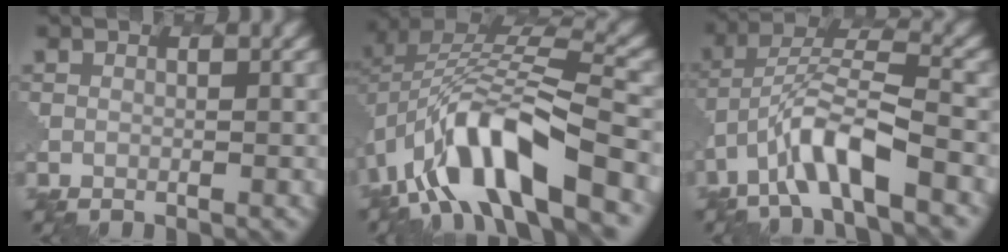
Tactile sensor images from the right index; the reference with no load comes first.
{"total": 11.5, "force": [-5.1, 4.4, 9.3], "torque": [-0.163, 0.015, -0.091]}
{"total": 7.0, "force": [-3.8, 1.7, 5.6], "torque": [-0.102, 0.011, -0.070]}